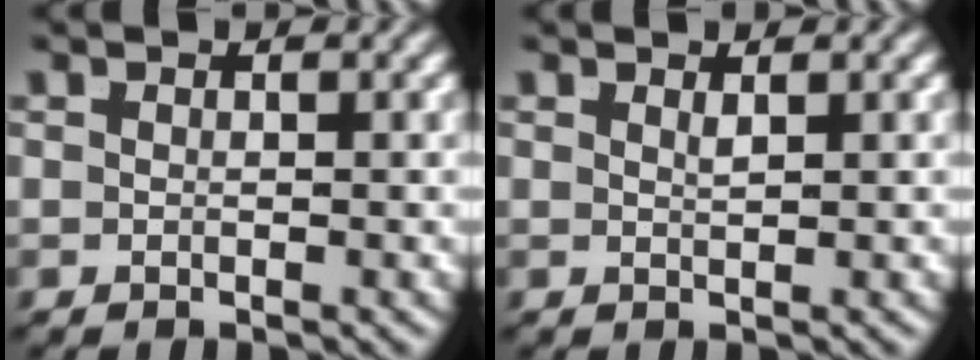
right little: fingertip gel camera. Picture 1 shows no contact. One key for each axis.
{"total": 1.0, "fx": 0.5, "fy": -0.9, "fz": 0.2, "tx": 0.002, "ty": -0.006, "tz": 0.015}